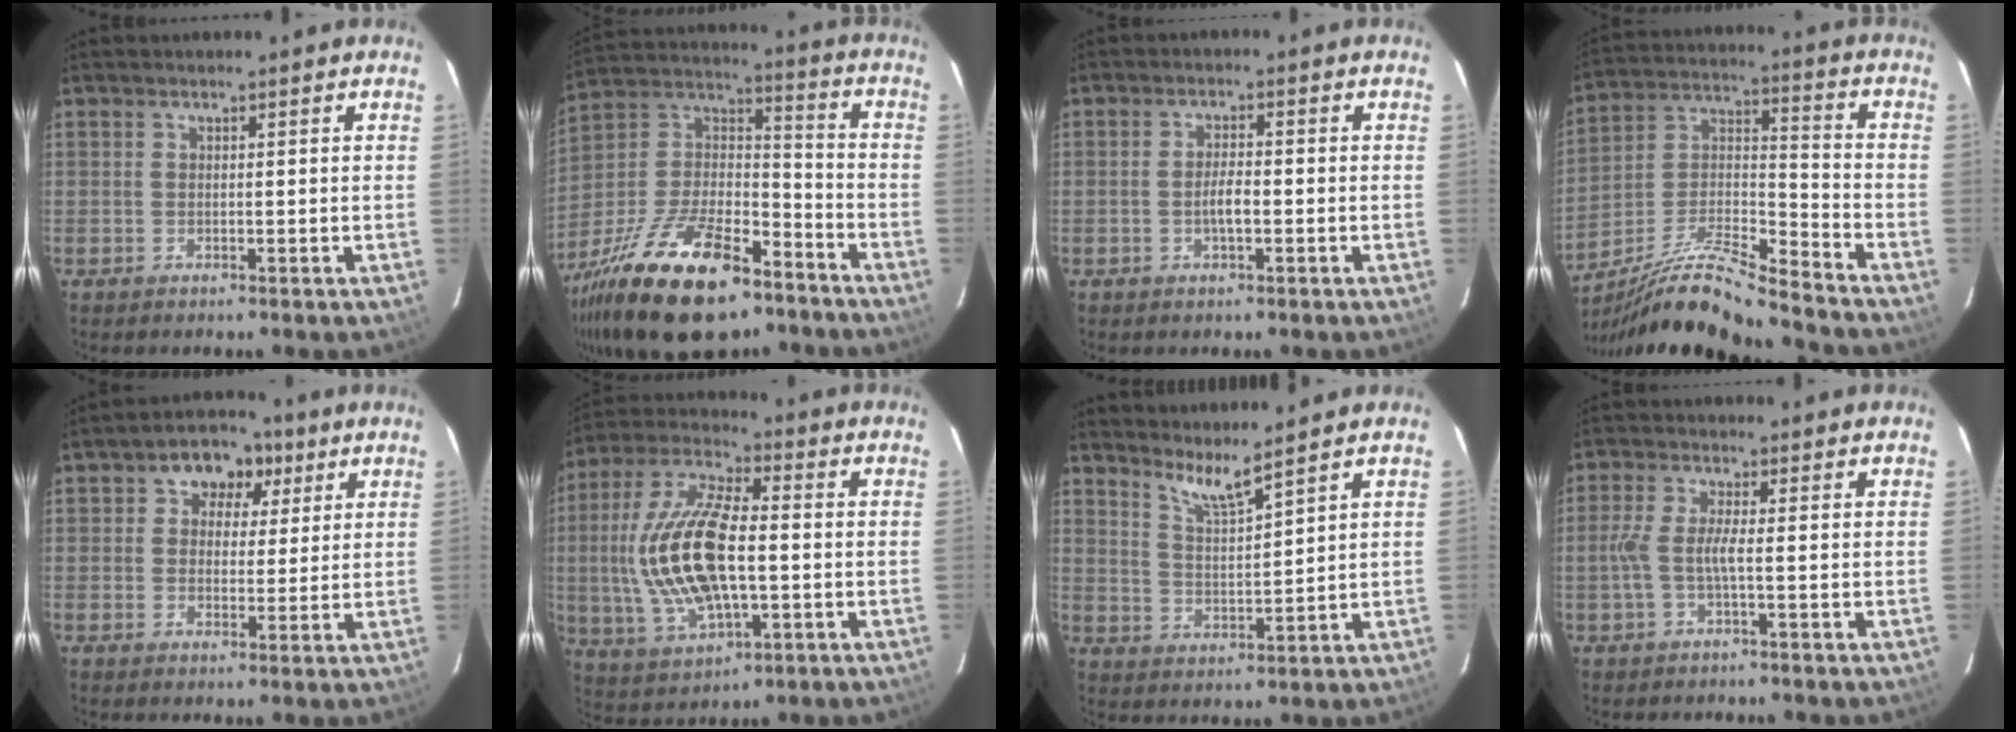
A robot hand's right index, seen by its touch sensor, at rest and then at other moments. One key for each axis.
{"total": 27.9, "fx": -17.8, "fy": 11.6, "fz": 18.0, "tx": -0.359, "ty": -0.009, "tz": -0.292}
{"total": 3.1, "fx": -0.9, "fy": 0.9, "fz": 2.8, "tx": -0.054, "ty": 0.002, "tz": -0.015}
{"total": 17.6, "fx": -15.3, "fy": 0.5, "fz": 8.6, "tx": -0.160, "ty": -0.006, "tz": -0.274}
{"total": 7.7, "fx": 3.2, "fy": 6.1, "fz": 3.3, "tx": -0.051, "ty": 0.020, "tz": 0.044}
{"total": 18.9, "fx": -1.1, "fy": 8.6, "fz": 16.8, "tx": -0.347, "ty": 0.003, "tz": -0.009}
{"total": 5.5, "fx": 4.8, "fy": -0.6, "fz": 2.5, "tx": -0.053, "ty": -0.013, "tz": 0.095}
{"total": 4.0, "fx": -1.1, "fy": 0.0, "fz": 3.8, "tx": -0.087, "ty": 0.000, "tz": -0.020}